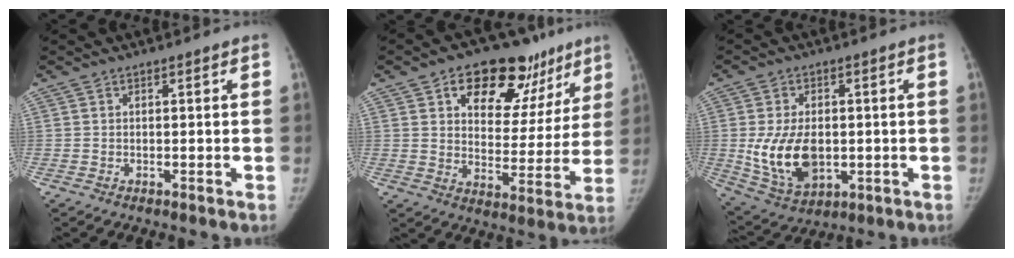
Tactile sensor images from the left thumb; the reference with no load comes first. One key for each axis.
{"total": 20.7, "fx": 12.1, "fy": 12.1, "fz": 11.6, "tx": -0.099, "ty": -0.026, "tz": 0.177}
{"total": 13.0, "fx": -0.8, "fy": 8.4, "fz": 9.9, "tx": -0.168, "ty": -0.008, "tz": 0.005}